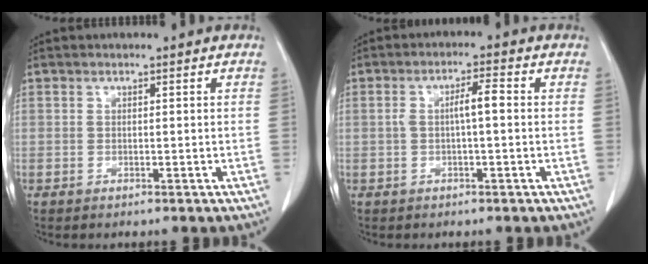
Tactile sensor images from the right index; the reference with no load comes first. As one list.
[{"total": 3.6, "force": [-0.2, 0.6, 3.5], "torque": [-0.063, 0.013, -0.001]}]